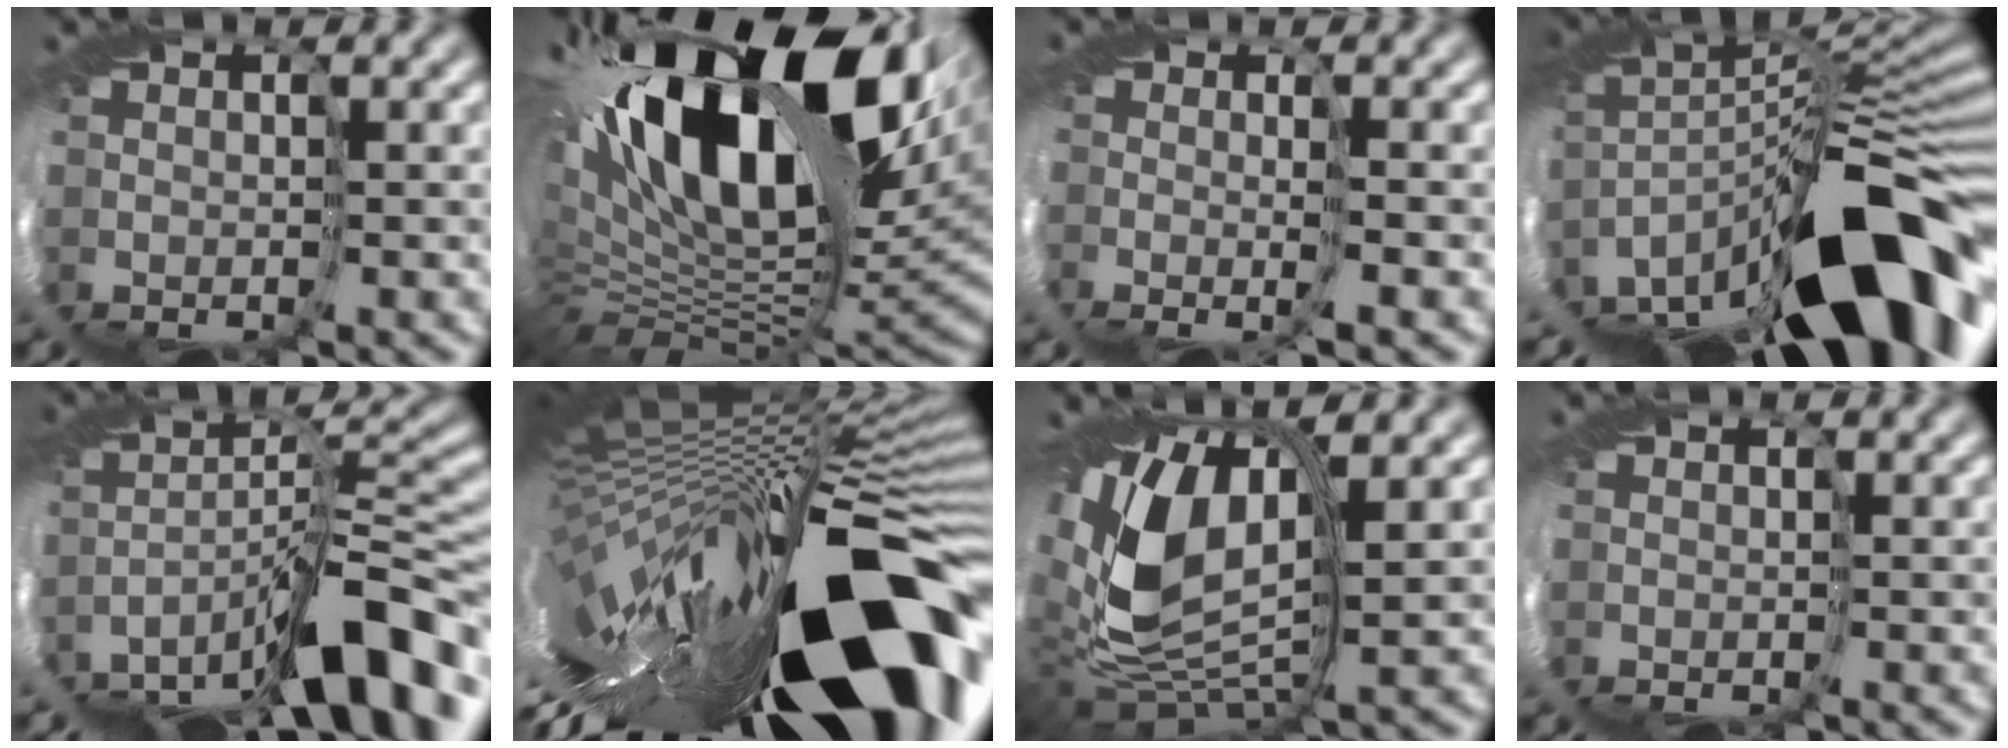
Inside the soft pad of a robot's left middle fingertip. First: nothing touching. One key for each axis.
{"total": 16.4, "fx": 5.8, "fy": 8.6, "fz": 12.7, "tx": -0.241, "ty": 0.001, "tz": 0.111}
{"total": 2.4, "fx": -0.8, "fy": 0.6, "fz": 2.2, "tx": -0.065, "ty": -0.013, "tz": -0.006}
{"total": 13.2, "fx": -7.4, "fy": 3.7, "fz": 10.2, "tx": -0.179, "ty": 0.023, "tz": -0.133}
{"total": 10.4, "fx": -7.1, "fy": 2.4, "fz": 7.2, "tx": -0.138, "ty": 0.002, "tz": -0.121}
{"total": 15.7, "fx": -4.9, "fy": 4.3, "fz": 14.3, "tx": -0.226, "ty": -0.034, "tz": -0.076}
{"total": 9.3, "fx": 2.4, "fy": 4.6, "fz": 7.7, "tx": -0.192, "ty": -0.002, "tz": 0.042}
{"total": 0.0}